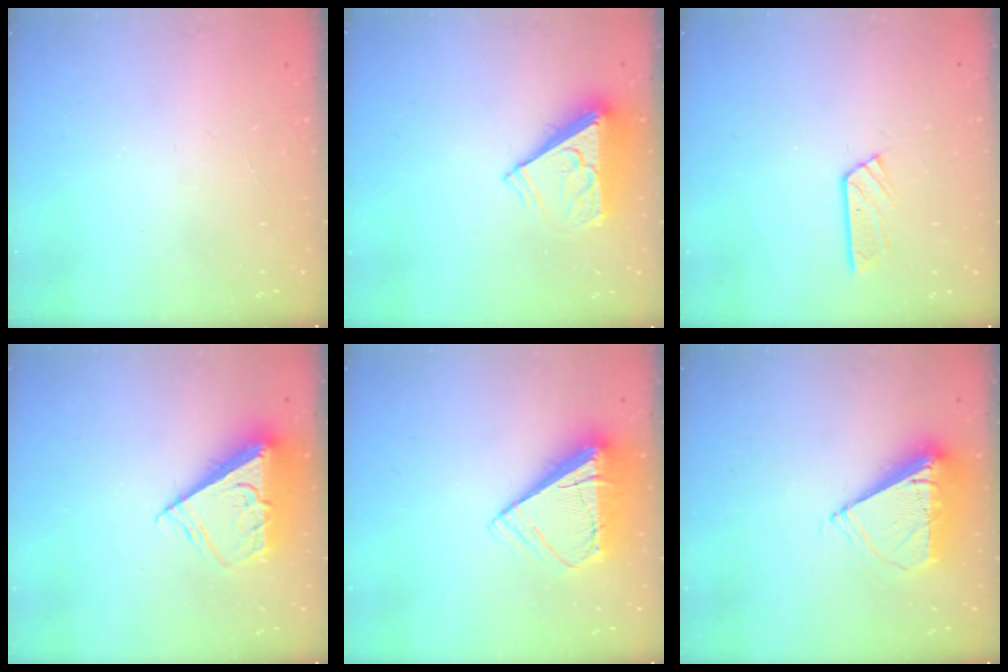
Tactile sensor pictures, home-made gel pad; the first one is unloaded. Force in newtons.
{"total": 8.9, "press": 8.8, "slide": 1.2}
{"total": 4.0, "press": 4.0, "slide": 0.3}
{"total": 10.0, "press": 9.9, "slide": 1.1}
{"total": 10.2, "press": 10.1, "slide": 1.4}
{"total": 9.6, "press": 9.6, "slide": 1.0}